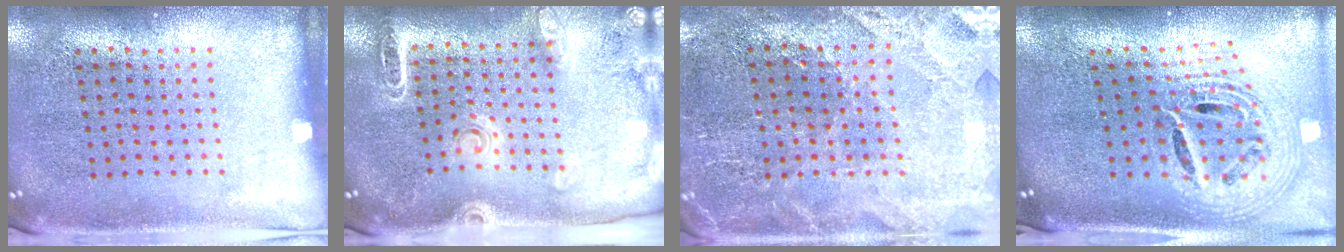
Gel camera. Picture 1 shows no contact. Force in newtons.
{"total": 1.7, "press": 1.7, "slide": 0.1}
{"total": 1.5, "press": 1.4, "slide": 0.3}
{"total": 2.3, "press": 1.7, "slide": 1.7}